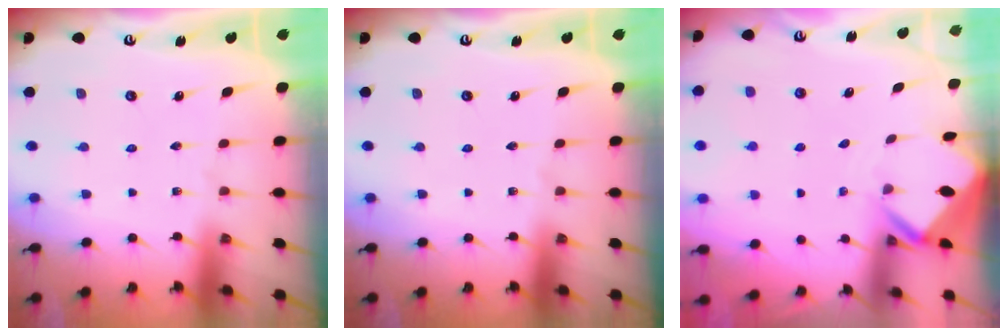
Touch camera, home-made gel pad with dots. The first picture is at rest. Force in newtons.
{"total": 0.0}
{"total": 2.7, "press": 2.7, "slide": 0.2}